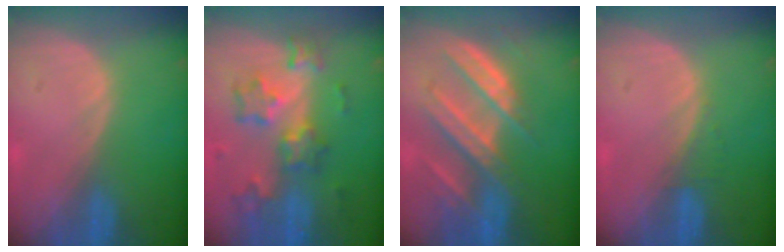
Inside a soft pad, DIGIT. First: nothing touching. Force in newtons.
{"total": 8.6, "press": 7.6, "slide": 4.0}
{"total": 9.0, "press": 8.2, "slide": 3.6}
{"total": 1.2, "press": 1.1, "slide": 0.4}